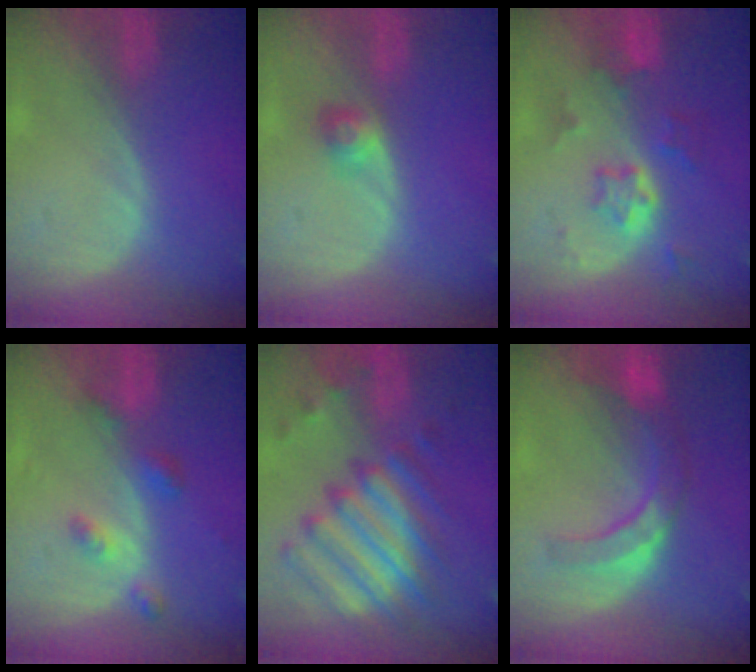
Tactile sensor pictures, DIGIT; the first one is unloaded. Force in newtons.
{"total": 2.6, "press": 2.3, "slide": 1.1}
{"total": 5.9, "press": 5.4, "slide": 2.5}
{"total": 4.2, "press": 3.9, "slide": 1.6}
{"total": 12.2, "press": 10.5, "slide": 6.1}
{"total": 7.5, "press": 7.1, "slide": 2.3}